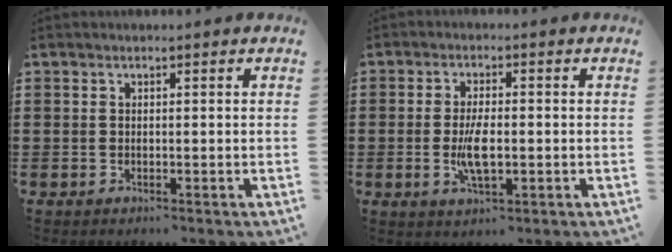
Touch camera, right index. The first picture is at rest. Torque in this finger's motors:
{"motor_torque": [1.83, 0.31, 0.70, 0.17]}